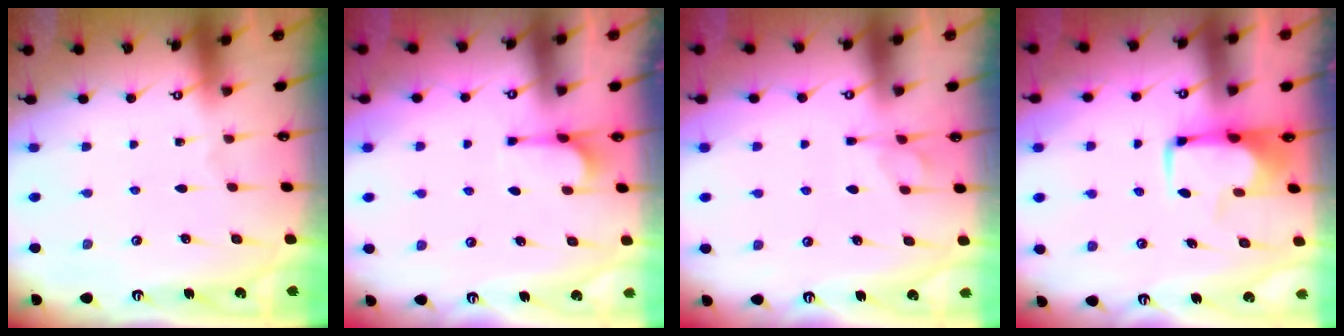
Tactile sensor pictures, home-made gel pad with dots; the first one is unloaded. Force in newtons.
{"total": 1.0, "press": 0.3, "slide": 1.0}
{"total": 1.3, "press": 0.4, "slide": 1.2}
{"total": 1.7, "press": 1.6, "slide": 0.5}